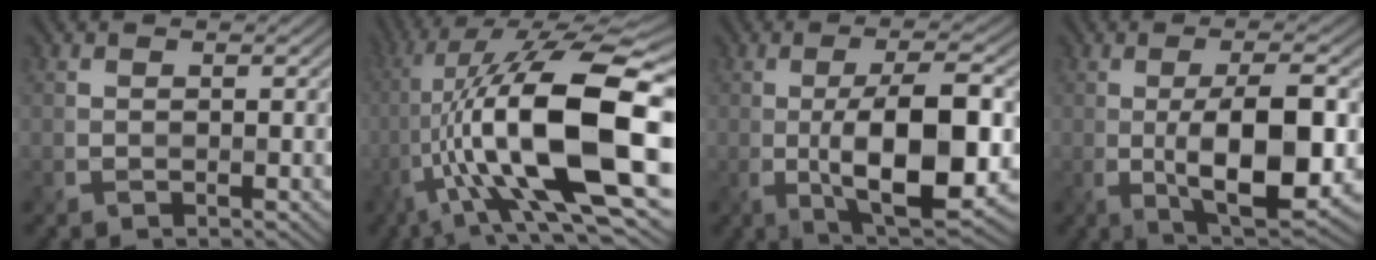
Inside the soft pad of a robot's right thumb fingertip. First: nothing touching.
{"total": 18.0, "force": [-1.9, 6.1, 16.8], "torque": [-0.316, 0.022, -0.031]}
{"total": 11.8, "force": [-1.5, 3.9, 11.0], "torque": [-0.180, -0.007, -0.018]}
{"total": 10.6, "force": [-1.2, 3.6, 9.9], "torque": [-0.162, -0.011, -0.010]}